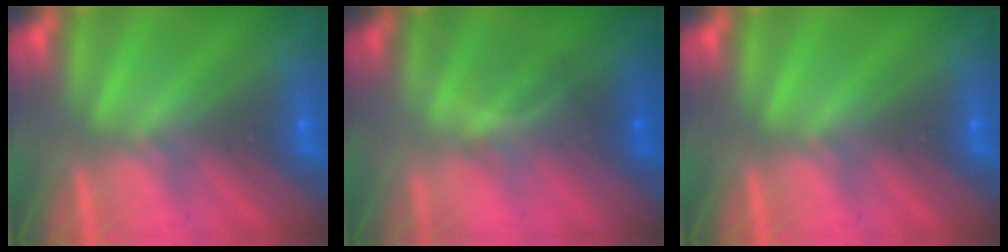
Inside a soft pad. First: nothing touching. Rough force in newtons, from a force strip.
{"total": 1.4}
{"total": 0.0}